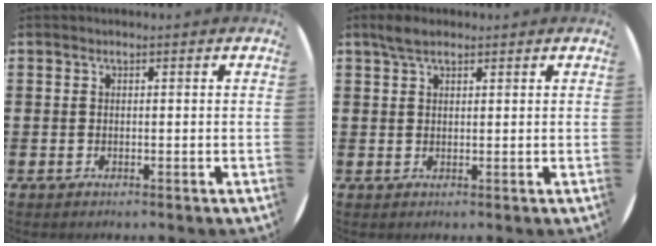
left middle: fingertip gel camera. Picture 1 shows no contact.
{"total": 2.6, "force": [2.0, 1.0, 1.3], "torque": [-0.022, 0.004, 0.035]}